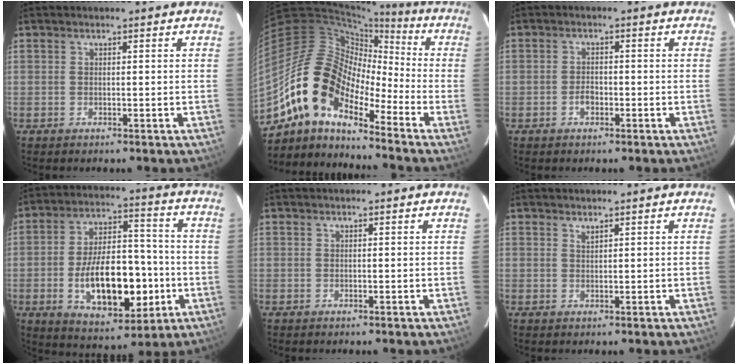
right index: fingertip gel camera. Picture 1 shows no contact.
{"total": 14.5, "force": [-9.8, 6.7, 8.4], "torque": [-0.137, 0.008, -0.203]}
{"total": 2.2, "force": [-1.1, 1.5, 1.2], "torque": [-0.023, 0.004, -0.020]}
{"total": 18.8, "force": [-4.7, 9.7, 15.4], "torque": [-0.277, 0.013, -0.054]}
{"total": 0.0}
{"total": 0.8, "force": [0.7, 0.0, 0.3], "torque": [-0.003, 0.000, 0.013]}